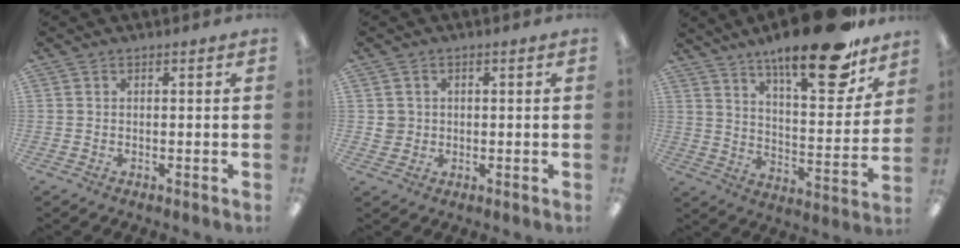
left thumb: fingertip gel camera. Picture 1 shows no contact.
{"total": 2.8, "force": [0.3, 2.8, 0.0], "torque": [0.002, 0.002, 0.003]}
{"total": 22.2, "force": [16.5, 6.4, 13.5], "torque": [-0.192, -0.111, 0.267]}